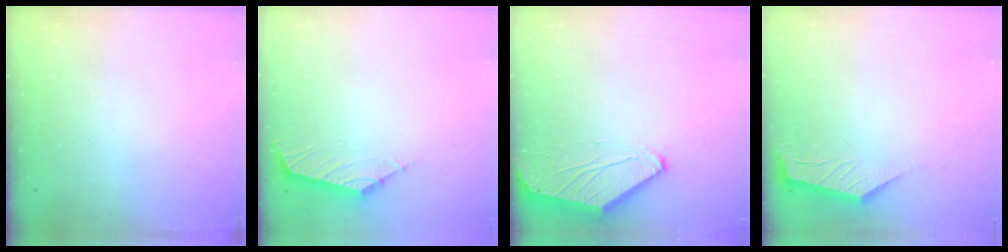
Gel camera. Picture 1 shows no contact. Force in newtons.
{"total": 3.0, "press": 2.9, "slide": 0.8}
{"total": 0.0}
{"total": 2.1, "press": 2.0, "slide": 0.4}